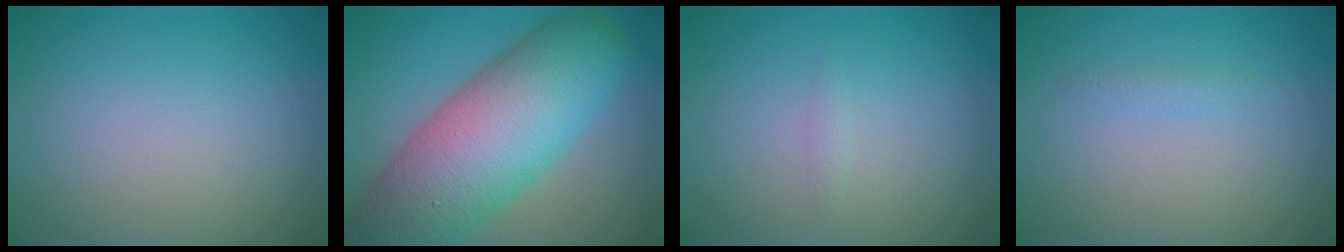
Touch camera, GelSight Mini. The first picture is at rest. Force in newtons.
{"total": 13.2, "press": 13.2, "slide": 0.4}
{"total": 0.6, "press": 0.6, "slide": 0.0}
{"total": 0.7, "press": 0.7, "slide": 0.0}